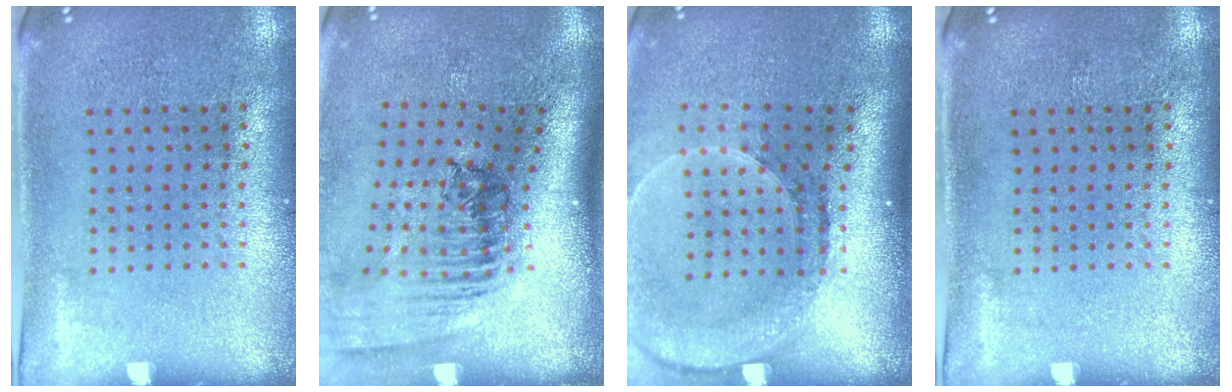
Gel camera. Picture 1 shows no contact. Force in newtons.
{"total": 2.5, "press": 1.8, "slide": 1.7}
{"total": 2.6, "press": 1.9, "slide": 1.8}
{"total": 0.0}